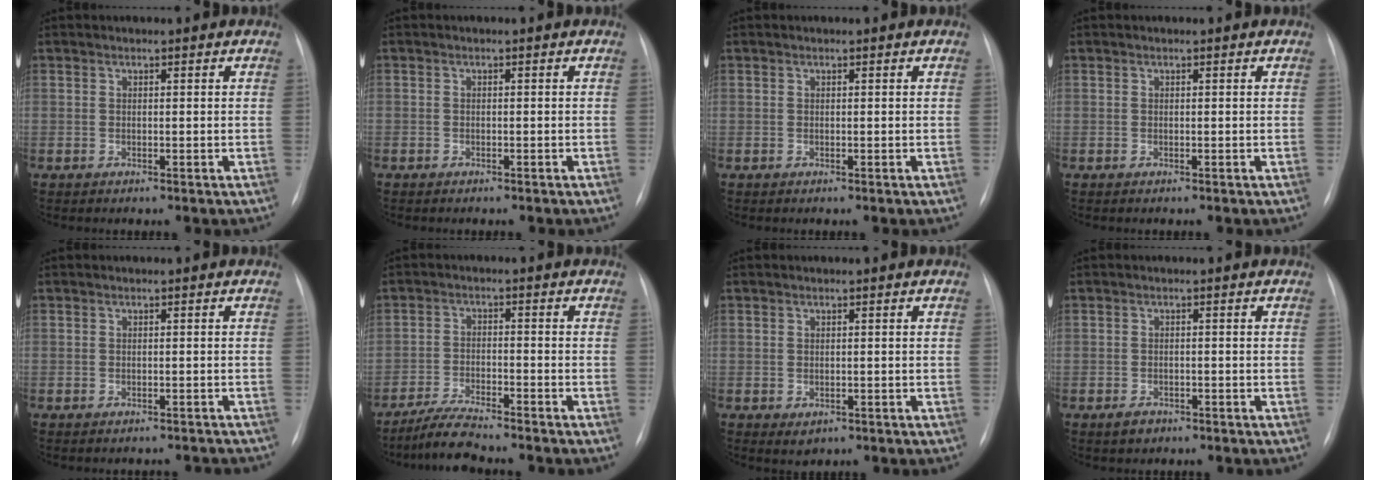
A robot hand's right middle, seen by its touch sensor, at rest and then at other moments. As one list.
[{"total": 1.2, "force": [-1.0, 0.5, 0.4], "torque": [-0.004, 0.001, -0.009]}, {"total": 0.0}, {"total": 0.0}, {"total": 4.6, "force": [-4.3, 1.3, 0.9], "torque": [-0.006, 0.004, -0.045]}, {"total": 5.9, "force": [-5.3, 0.0, 2.5], "torque": [-0.048, -0.023, -0.099]}, {"total": 1.5, "force": [-0.5, 1.2, 0.9], "torque": [-0.005, 0.000, 0.006]}, {"total": 1.9, "force": [-1.3, 1.2, 0.8], "torque": [-0.016, 0.002, -0.014]}]